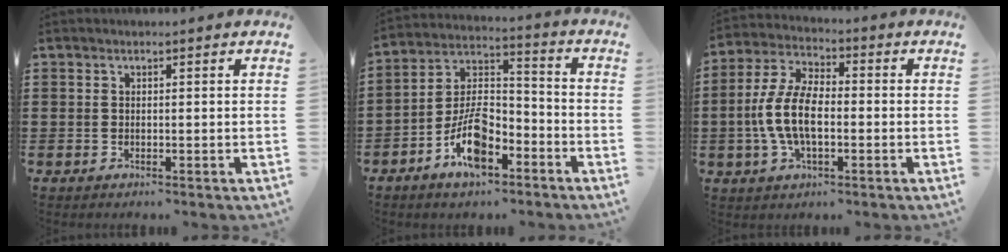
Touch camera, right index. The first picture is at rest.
{"total": 9.8, "force": [-5.9, 4.4, 6.6], "torque": [-0.133, 0.010, -0.108]}
{"total": 8.9, "force": [-1.6, 4.4, 7.6], "torque": [-0.181, -0.003, -0.038]}